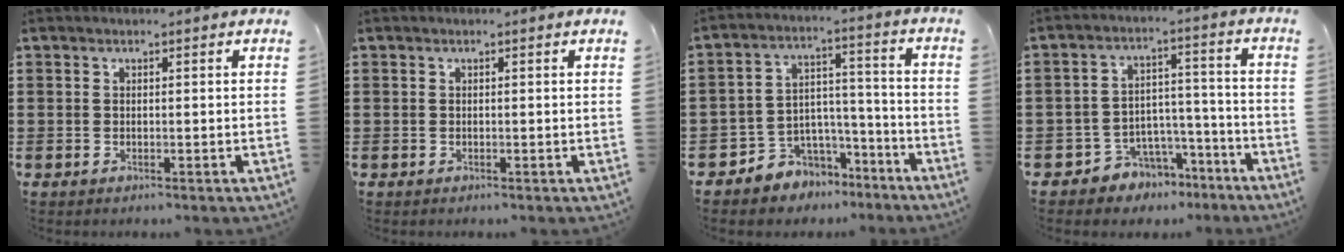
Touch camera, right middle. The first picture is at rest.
{"total": 0.0}
{"total": 5.3, "force": [-4.2, 3.2, -0.4], "torque": [-0.005, 0.010, -0.083]}
{"total": 5.4, "force": [-4.4, 3.0, 0.2], "torque": [-0.015, 0.016, -0.086]}